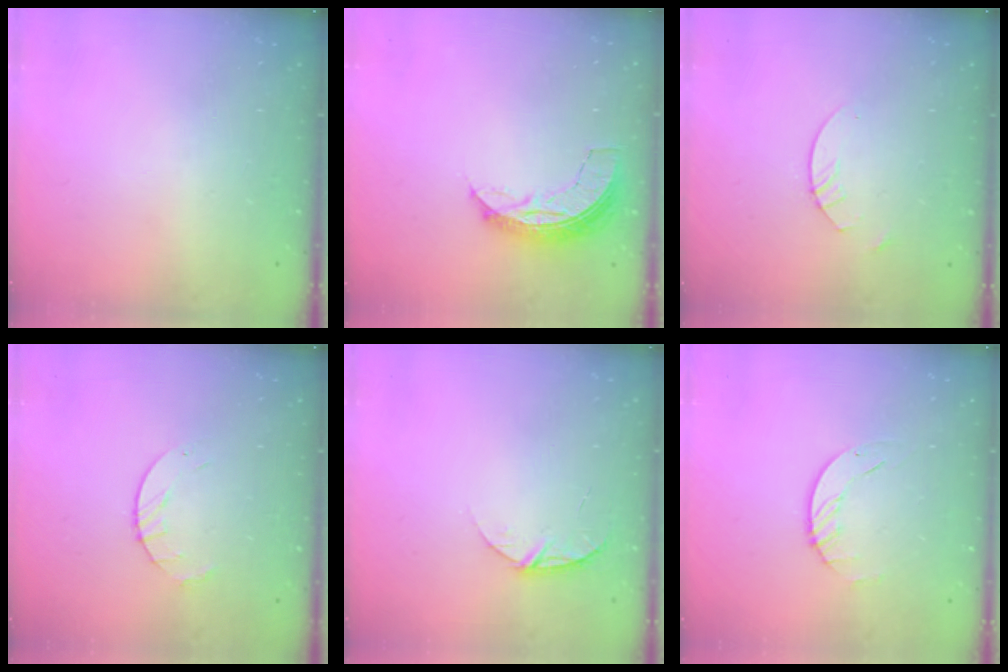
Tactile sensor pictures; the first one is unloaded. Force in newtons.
{"total": 6.9, "press": 6.9, "slide": 0.5}
{"total": 2.4, "press": 2.4, "slide": 0.1}
{"total": 3.5, "press": 3.5, "slide": 0.4}
{"total": 6.1, "press": 6.1, "slide": 0.7}
{"total": 2.3, "press": 2.3, "slide": 0.3}